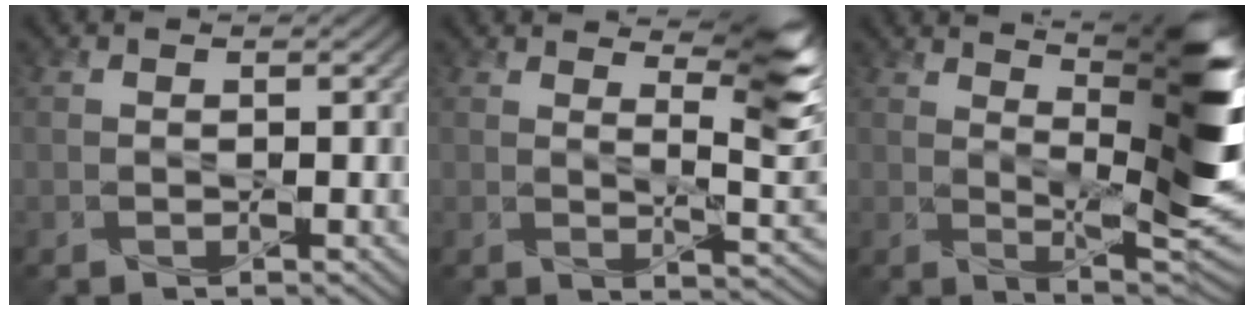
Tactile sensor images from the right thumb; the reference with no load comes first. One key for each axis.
{"total": 8.2, "fx": 5.1, "fy": 1.8, "fz": 6.2, "tx": -0.094, "ty": 0.001, "tz": 0.085}
{"total": 12.5, "fx": 5.0, "fy": 2.8, "fz": 11.1, "tx": -0.169, "ty": 0.002, "tz": 0.088}